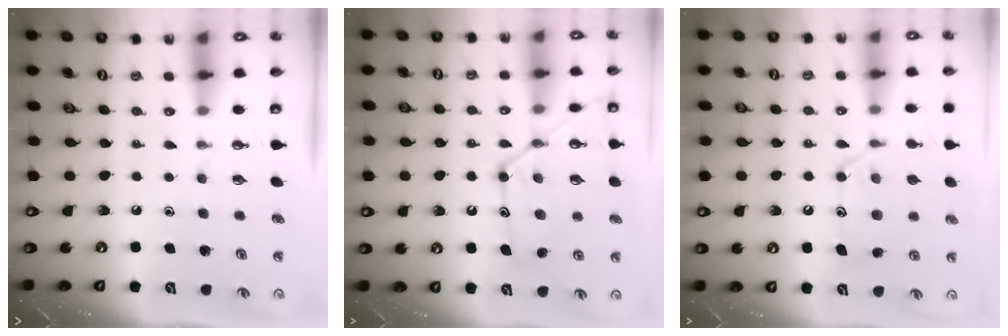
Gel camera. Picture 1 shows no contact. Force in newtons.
{"total": 17.5, "press": 17.4, "slide": 1.5}
{"total": 13.6, "press": 13.6, "slide": 1.2}